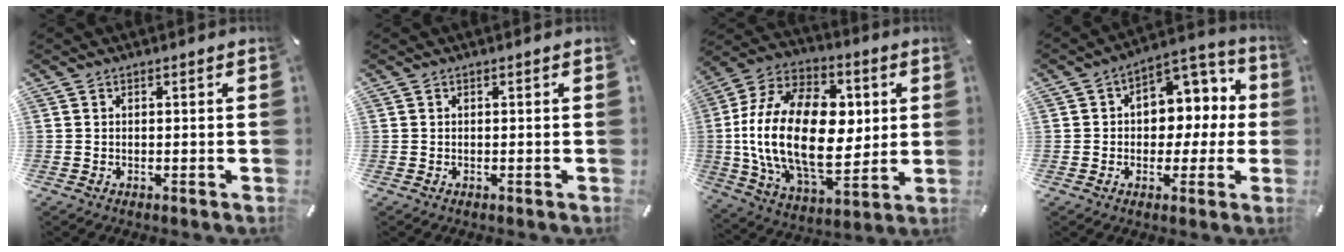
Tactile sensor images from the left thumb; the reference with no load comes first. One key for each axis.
{"total": 0.0}
{"total": 26.9, "fx": 1.2, "fy": 16.9, "fz": 21.0, "tx": -0.421, "ty": -0.011, "tz": 0.022}
{"total": 9.0, "fx": 0.8, "fy": 7.7, "fz": 4.6, "tx": -0.050, "ty": -0.012, "tz": 0.013}